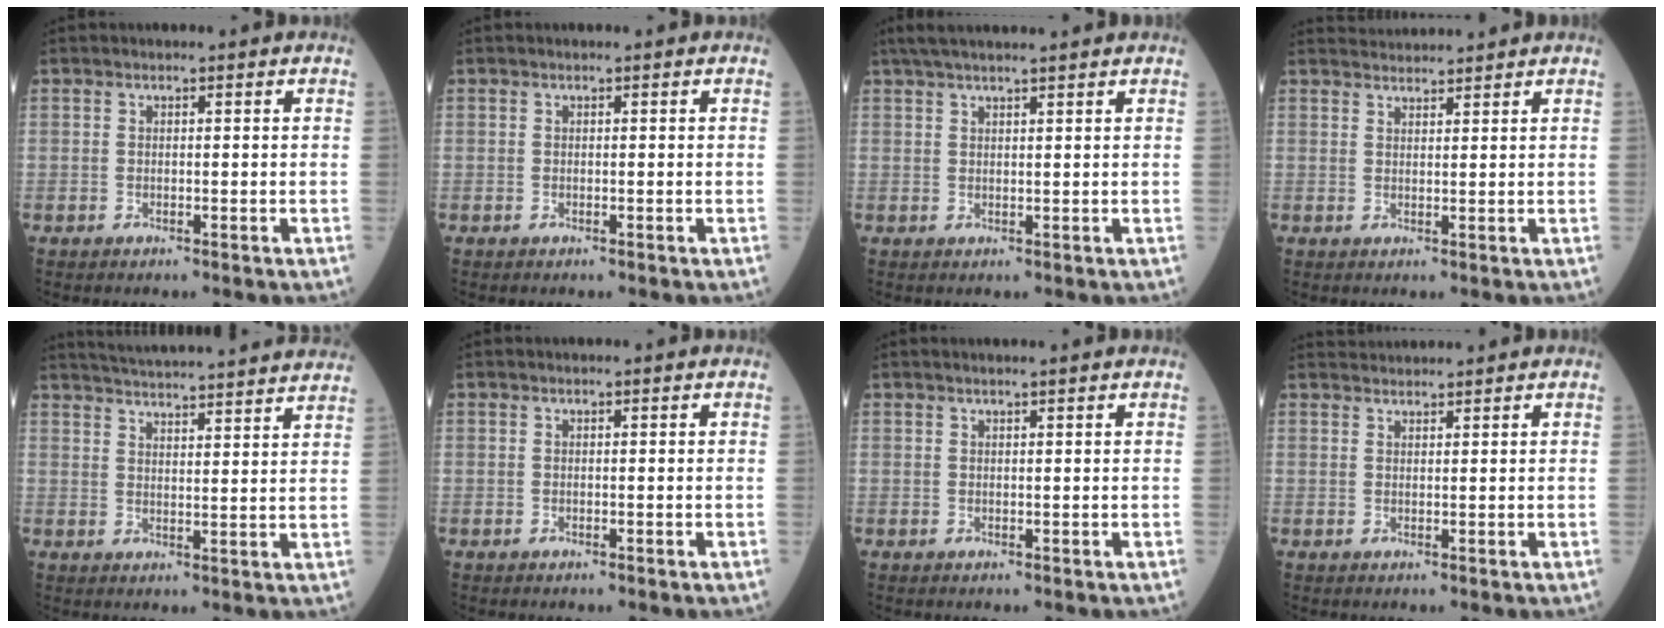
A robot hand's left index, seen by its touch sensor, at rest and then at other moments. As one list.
[{"total": 0.0}, {"total": 9.2, "force": [7.8, 0.0, 5.0], "torque": [-0.076, 0.037, 0.108]}, {"total": 4.0, "force": [4.0, -0.2, 0.2], "torque": [-0.012, 0.027, 0.069]}, {"total": 23.2, "force": [21.9, 0.5, 7.7], "torque": [-0.124, -0.013, 0.281]}, {"total": 0.0}, {"total": 2.6, "force": [2.3, -0.4, 1.2], "torque": [-0.014, 0.013, 0.033]}, {"total": 2.7, "force": [2.7, -0.2, 0.0], "torque": [-0.004, 0.025, 0.055]}]